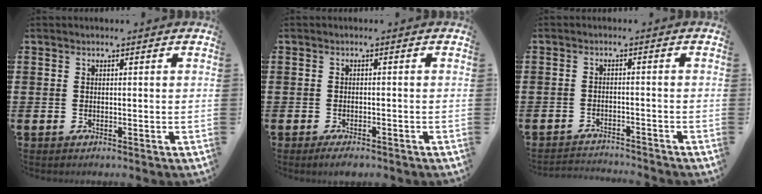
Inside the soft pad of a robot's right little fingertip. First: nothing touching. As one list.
[{"total": 1.2, "force": [-0.9, 0.3, 0.8], "torque": [-0.009, -0.003, -0.018]}, {"total": 2.0, "force": [-2.0, -0.1, -0.1], "torque": [-0.003, 0.002, -0.045]}]